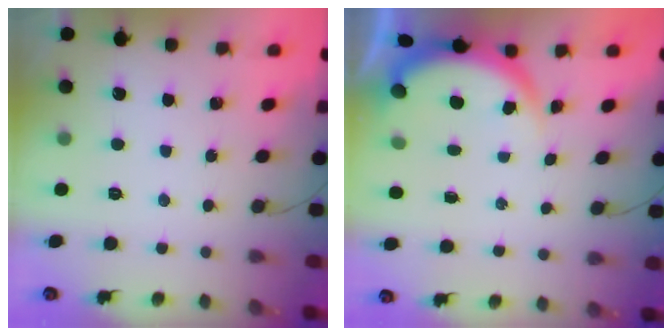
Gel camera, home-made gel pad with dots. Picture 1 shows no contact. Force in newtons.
{"total": 3.9, "press": 3.8, "slide": 0.2}